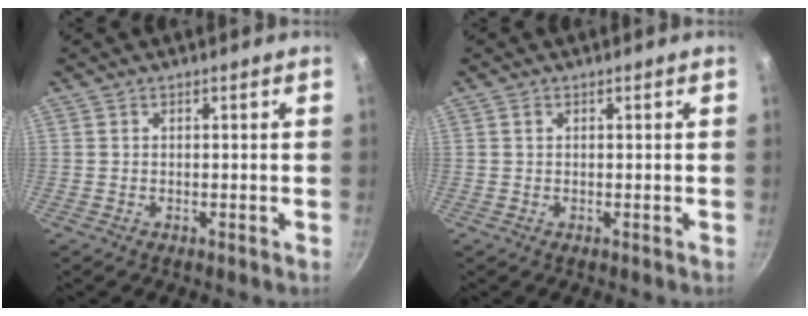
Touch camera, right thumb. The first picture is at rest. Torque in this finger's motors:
{"motor_torque": [0.22, 0.55, 0.31, -0.07, -0.03]}